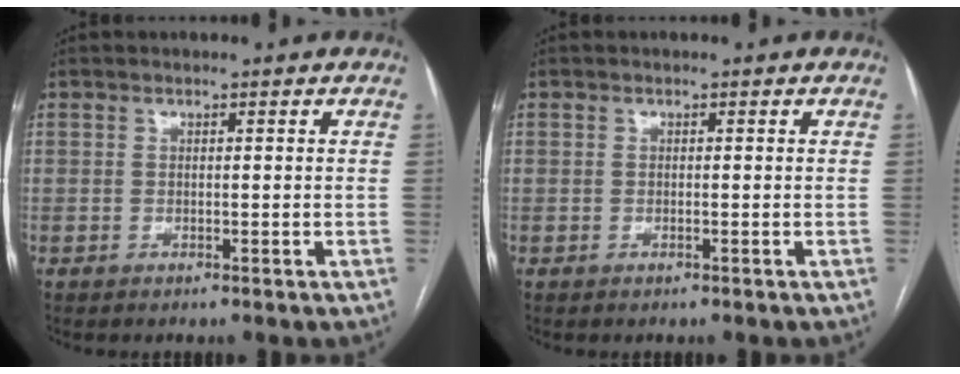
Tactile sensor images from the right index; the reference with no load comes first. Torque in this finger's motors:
{"motor_torque": [0.08, 0.06, -0.01, 0.01]}